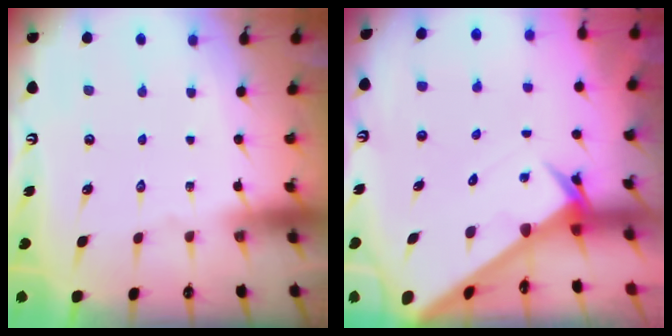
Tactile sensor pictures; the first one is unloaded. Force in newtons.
{"total": 2.7, "press": 2.7, "slide": 0.1}